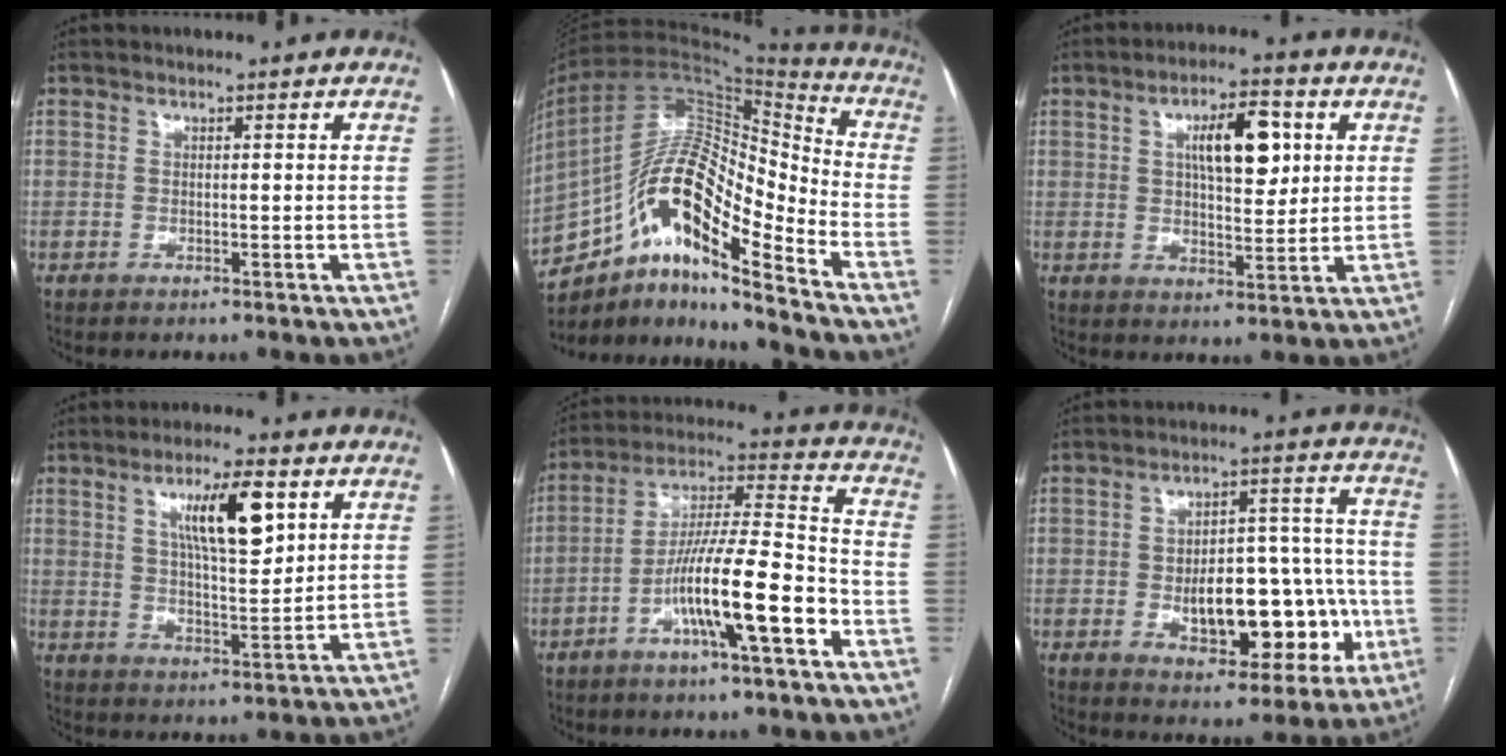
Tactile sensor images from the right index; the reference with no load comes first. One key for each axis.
{"total": 17.0, "fx": -9.5, "fy": 4.1, "fz": 13.4, "tx": -0.243, "ty": 0.049, "tz": -0.160}
{"total": 9.4, "fx": 2.8, "fy": 3.5, "fz": 8.3, "tx": -0.130, "ty": 0.013, "tz": 0.046}
{"total": 10.1, "fx": 4.2, "fy": 2.3, "fz": 8.9, "tx": -0.151, "ty": 0.005, "tz": 0.072}
{"total": 14.2, "fx": -6.1, "fy": 1.1, "fz": 12.8, "tx": -0.229, "ty": 0.006, "tz": -0.104}
{"total": 15.9, "fx": -3.6, "fy": 7.8, "fz": 13.4, "tx": -0.172, "ty": 0.034, "tz": -0.033}